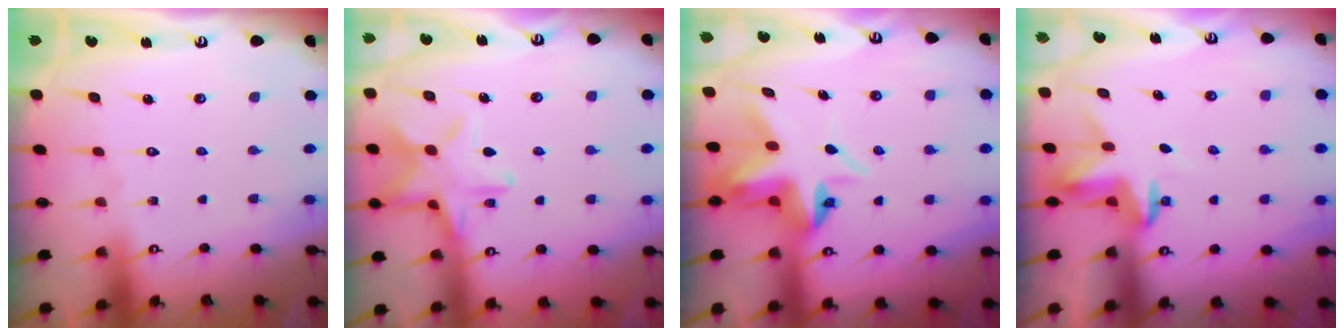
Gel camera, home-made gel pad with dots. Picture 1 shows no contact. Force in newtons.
{"total": 13.8, "press": 13.7, "slide": 0.9}
{"total": 6.7, "press": 6.5, "slide": 1.7}
{"total": 4.0, "press": 3.9, "slide": 0.3}